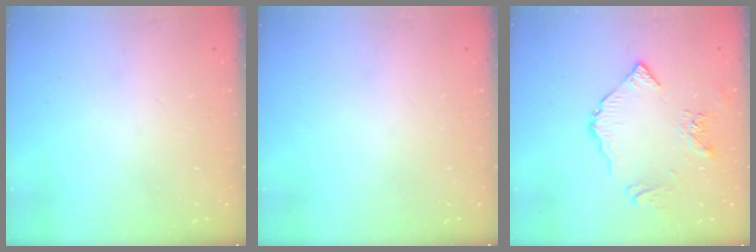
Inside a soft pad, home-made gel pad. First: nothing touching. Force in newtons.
{"total": 0.0}
{"total": 8.8, "press": 8.8, "slide": 0.9}